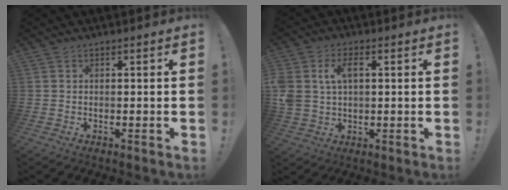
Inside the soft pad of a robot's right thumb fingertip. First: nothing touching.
{"total": 7.5, "force": [1.8, 5.1, 5.2], "torque": [-0.100, 0.002, 0.030]}